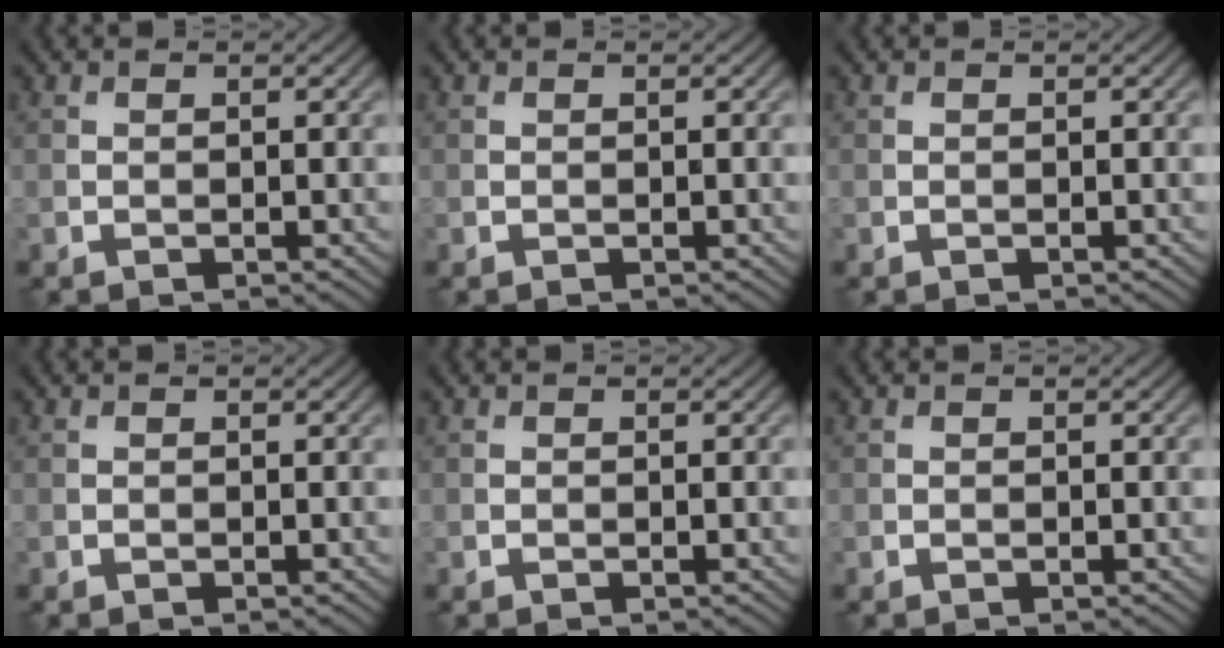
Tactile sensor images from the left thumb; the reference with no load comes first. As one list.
[{"total": 0.0}, {"total": 0.0}, {"total": 0.0}, {"total": 0.0}, {"total": 0.0}]